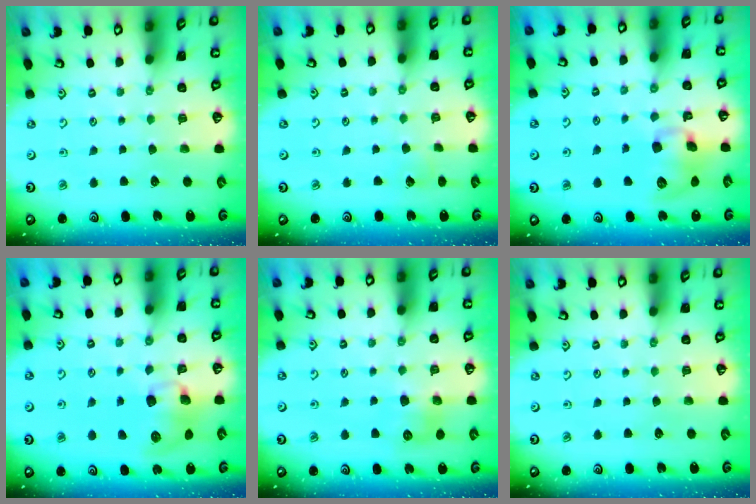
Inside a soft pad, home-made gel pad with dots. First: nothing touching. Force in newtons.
{"total": 2.9, "press": 2.9, "slide": 0.2}
{"total": 10.7, "press": 10.5, "slide": 1.6}
{"total": 9.8, "press": 9.7, "slide": 1.2}
{"total": 7.1, "press": 7.0, "slide": 0.4}
{"total": 0.0}